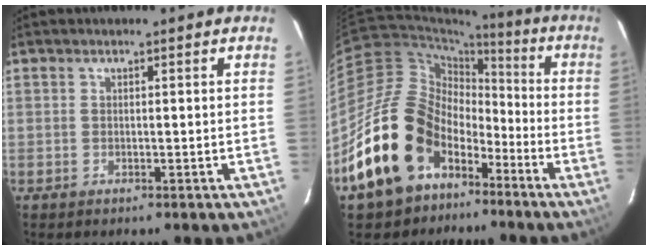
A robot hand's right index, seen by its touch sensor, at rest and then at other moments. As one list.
[{"total": 18.7, "force": [-10.1, 12.9, 8.9], "torque": [-0.189, 0.019, -0.153]}]